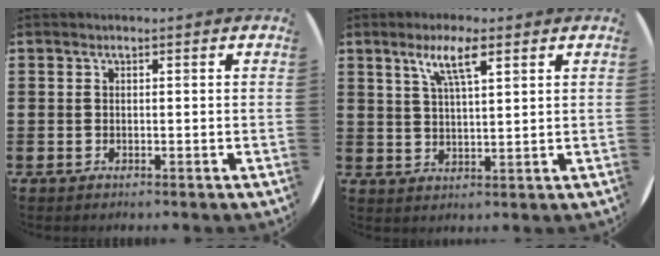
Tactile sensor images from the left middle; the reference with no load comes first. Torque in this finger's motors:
{"motor_torque": [1.27, -0.87, 0.24, 0.10]}